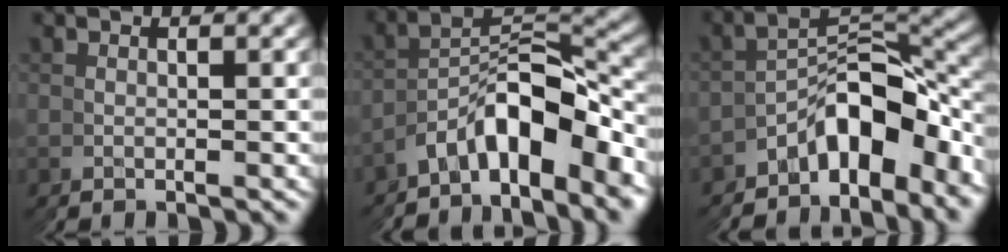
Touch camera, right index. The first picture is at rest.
{"total": 8.2, "force": [-3.4, 4.2, 6.1], "torque": [-0.101, -0.016, -0.044]}
{"total": 7.8, "force": [-4.8, 3.6, 4.9], "torque": [-0.057, -0.005, -0.067]}